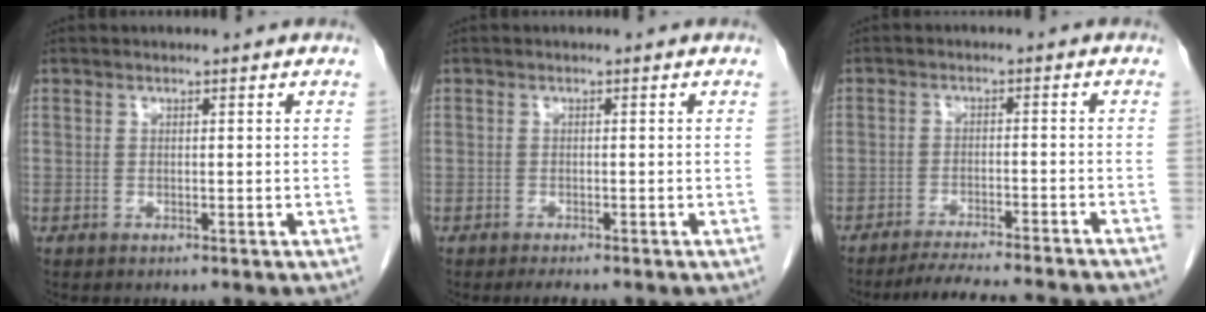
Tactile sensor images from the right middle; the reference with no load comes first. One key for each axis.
{"total": 1.9, "fx": -1.6, "fy": 0.2, "fz": 1.0, "tx": -0.016, "ty": -0.005, "tz": -0.020}
{"total": 13.3, "fx": -12.3, "fy": 0.0, "fz": 5.1, "tx": -0.063, "ty": -0.018, "tz": -0.168}